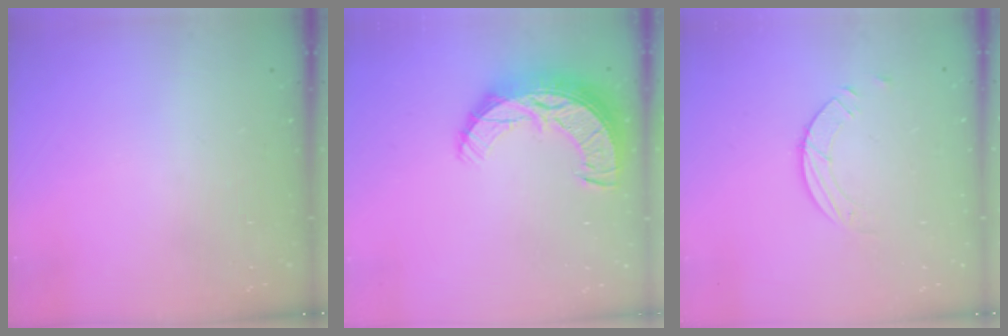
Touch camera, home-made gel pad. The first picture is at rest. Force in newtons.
{"total": 15.2, "press": 15.2, "slide": 1.0}
{"total": 3.7, "press": 3.7, "slide": 0.4}